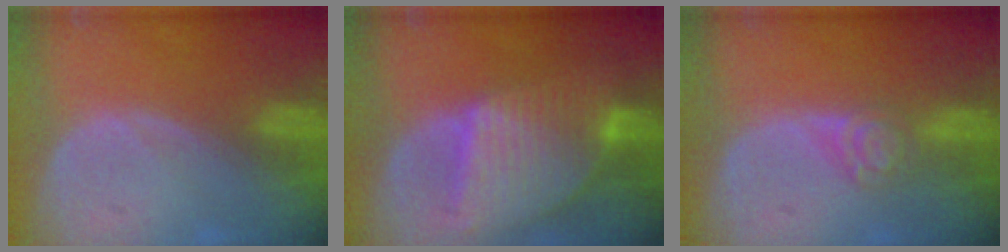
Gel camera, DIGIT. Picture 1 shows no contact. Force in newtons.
{"total": 9.6, "press": 8.3, "slide": 4.8}
{"total": 4.3, "press": 3.9, "slide": 1.8}